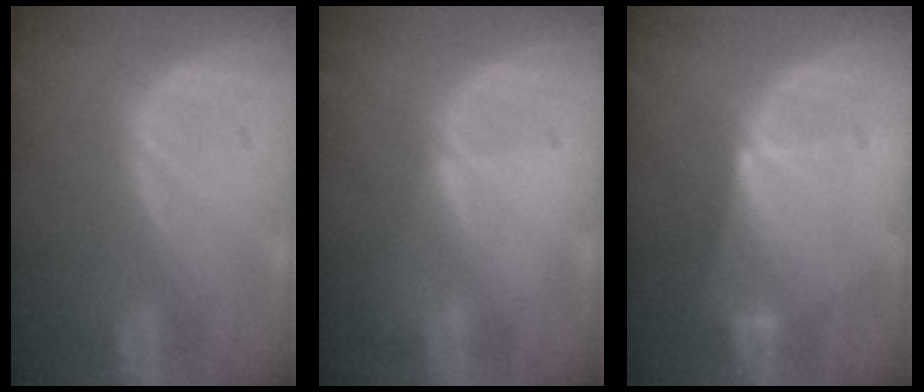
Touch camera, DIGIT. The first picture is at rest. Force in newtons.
{"total": 0.5, "press": 0.5, "slide": 0.2}
{"total": 6.2, "press": 5.9, "slide": 1.8}